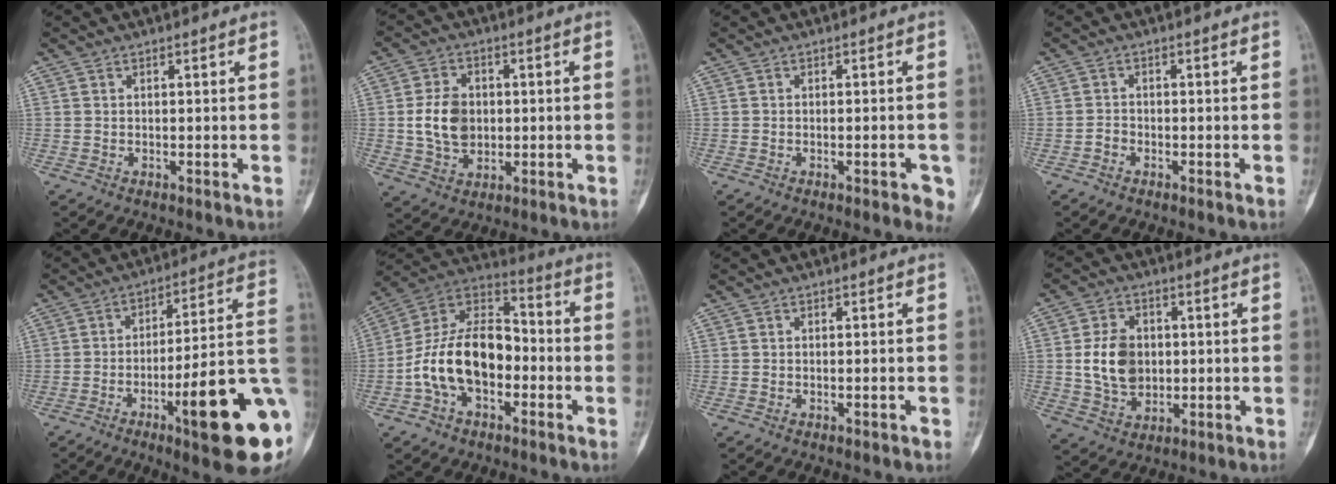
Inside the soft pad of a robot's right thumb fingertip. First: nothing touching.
{"total": 9.0, "force": [0.1, 6.7, 5.9], "torque": [-0.084, 0.002, 0.005]}
{"total": 3.9, "force": [-1.6, 1.2, 3.3], "torque": [-0.031, 0.002, -0.015]}
{"total": 1.3, "force": [-0.8, 0.9, 0.4], "torque": [0.000, 0.006, -0.020]}
{"total": 21.5, "force": [-7.0, 3.5, 20.0], "torque": [-0.230, 0.024, -0.095]}
{"total": 17.5, "force": [-3.9, 10.8, 13.1], "torque": [-0.223, 0.054, -0.074]}
{"total": 0.8, "force": [-0.4, 0.1, 0.7], "torque": [-0.010, 0.000, -0.003]}
{"total": 9.9, "force": [0.5, 7.4, 6.6], "torque": [-0.092, 0.000, 0.012]}